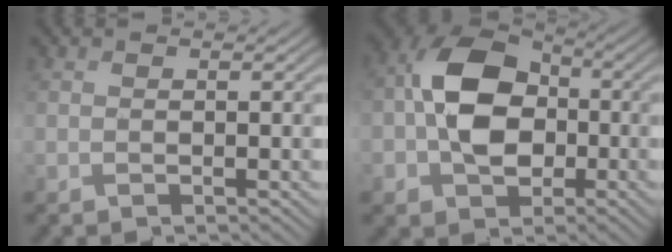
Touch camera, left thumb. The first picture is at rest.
{"total": 10.8, "force": [-0.9, 7.8, 7.4], "torque": [-0.146, 0.012, -0.033]}